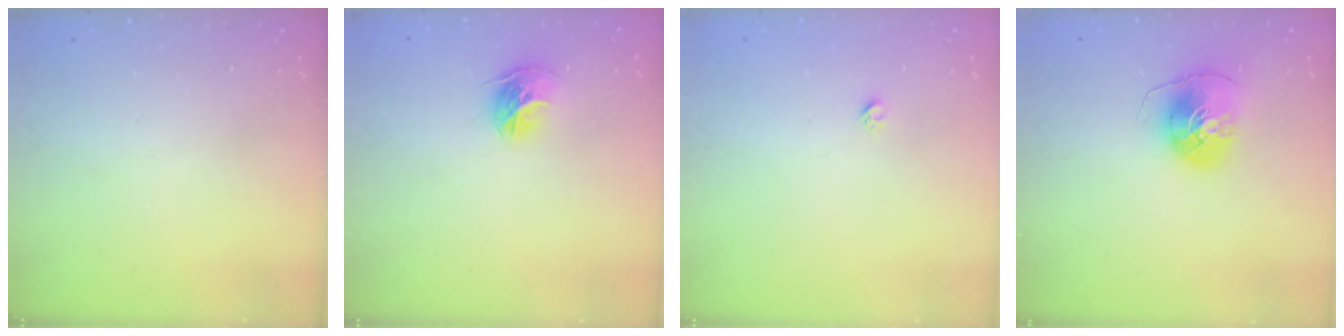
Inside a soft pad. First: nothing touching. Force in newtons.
{"total": 9.9, "press": 9.8, "slide": 1.0}
{"total": 1.9, "press": 1.9, "slide": 0.1}
{"total": 8.5, "press": 8.4, "slide": 0.7}